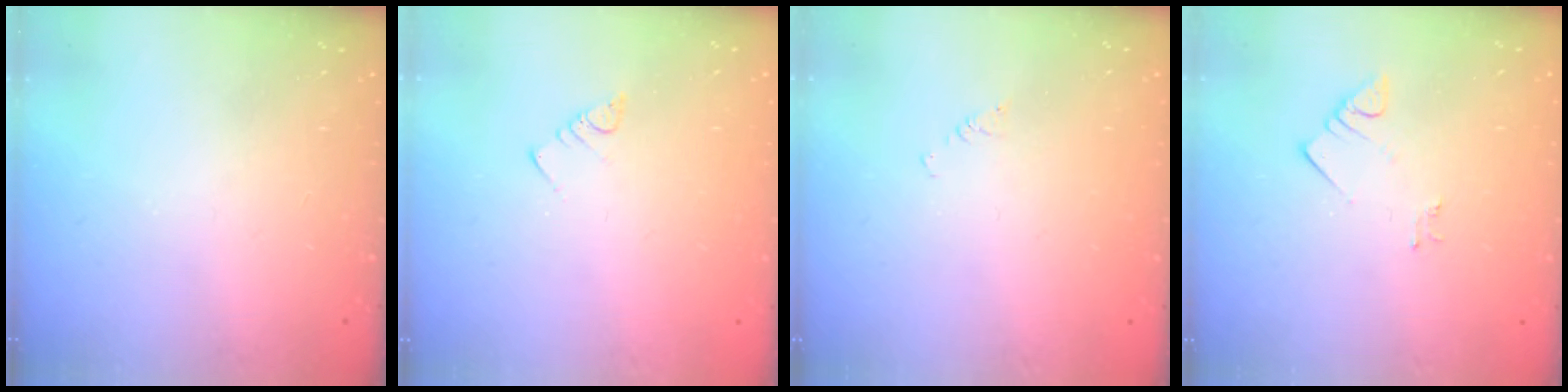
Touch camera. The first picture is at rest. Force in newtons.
{"total": 2.5, "press": 2.5, "slide": 0.5}
{"total": 2.0, "press": 2.0, "slide": 0.3}
{"total": 2.7, "press": 2.7, "slide": 0.2}